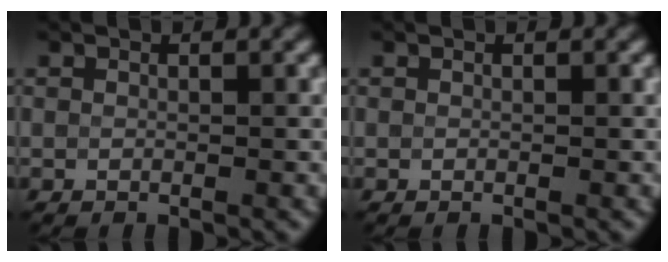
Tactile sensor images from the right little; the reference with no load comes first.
{"total": 0.0}